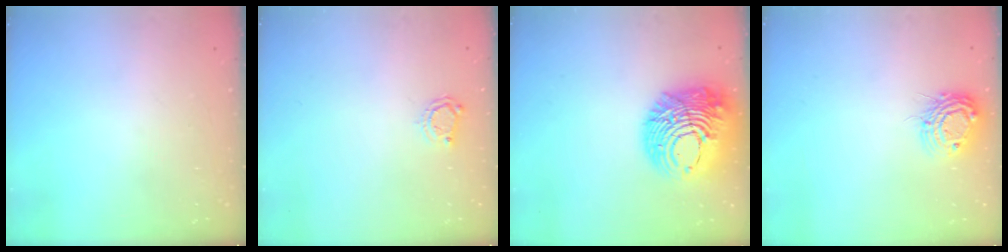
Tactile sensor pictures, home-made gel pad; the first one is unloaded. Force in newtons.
{"total": 3.9, "press": 3.9, "slide": 0.6}
{"total": 18.9, "press": 18.8, "slide": 2.3}
{"total": 10.5, "press": 10.4, "slide": 0.9}